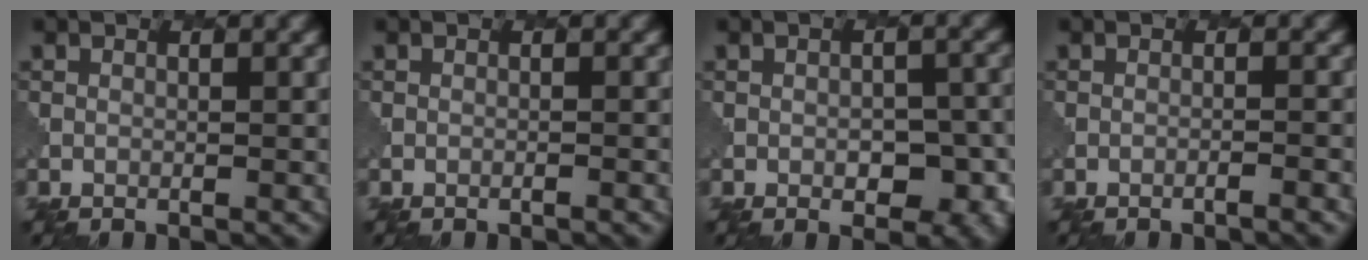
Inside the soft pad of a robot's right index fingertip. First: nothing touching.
{"total": 0.6, "force": [-0.3, 0.1, 0.4], "torque": [-0.001, -0.001, -0.012]}
{"total": 5.9, "force": [-2.3, 3.2, 4.4], "torque": [-0.043, 0.010, -0.013]}
{"total": 1.6, "force": [-1.1, 0.2, 1.1], "torque": [-0.008, 0.004, -0.023]}